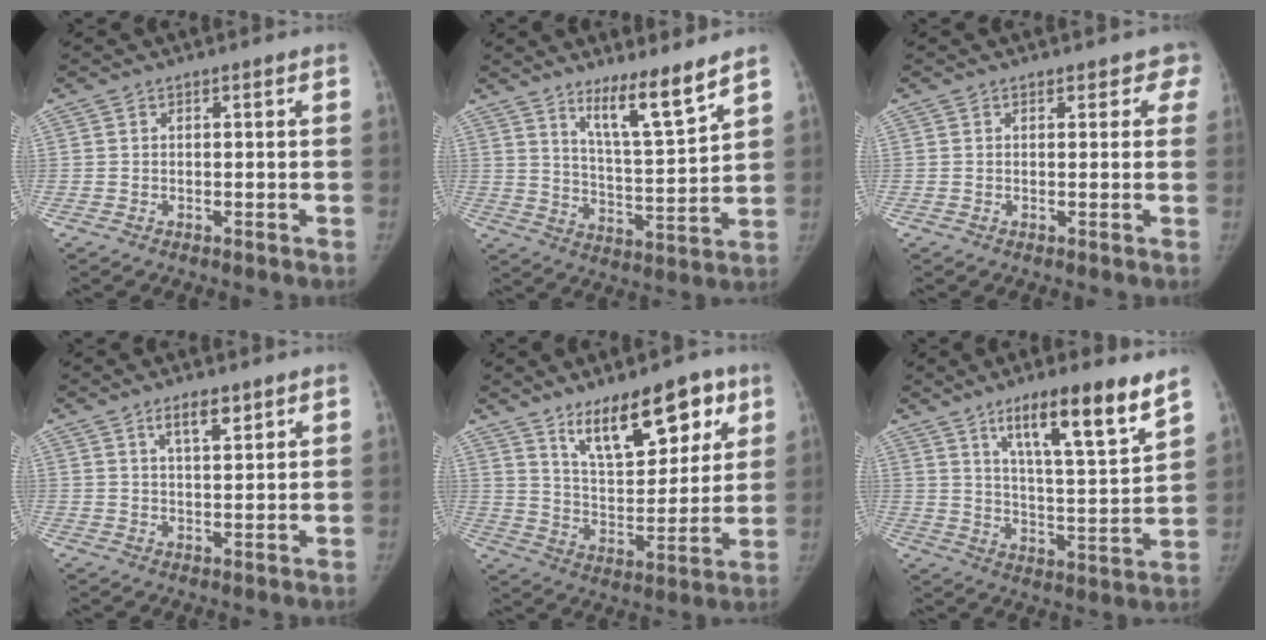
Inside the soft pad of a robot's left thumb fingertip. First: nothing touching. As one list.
[{"total": 10.4, "force": [7.8, 0.8, 6.9], "torque": [-0.109, -0.071, 0.138]}, {"total": 3.4, "force": [2.6, 2.1, 0.8], "torque": [0.034, -0.007, 0.012]}, {"total": 4.9, "force": [3.1, 1.6, 3.4], "torque": [-0.047, -0.020, 0.054]}, {"total": 17.5, "force": [10.4, 7.5, 11.9], "torque": [-0.133, -0.053, 0.178]}, {"total": 16.2, "force": [10.5, 2.6, 12.1], "torque": [-0.174, -0.061, 0.176]}]